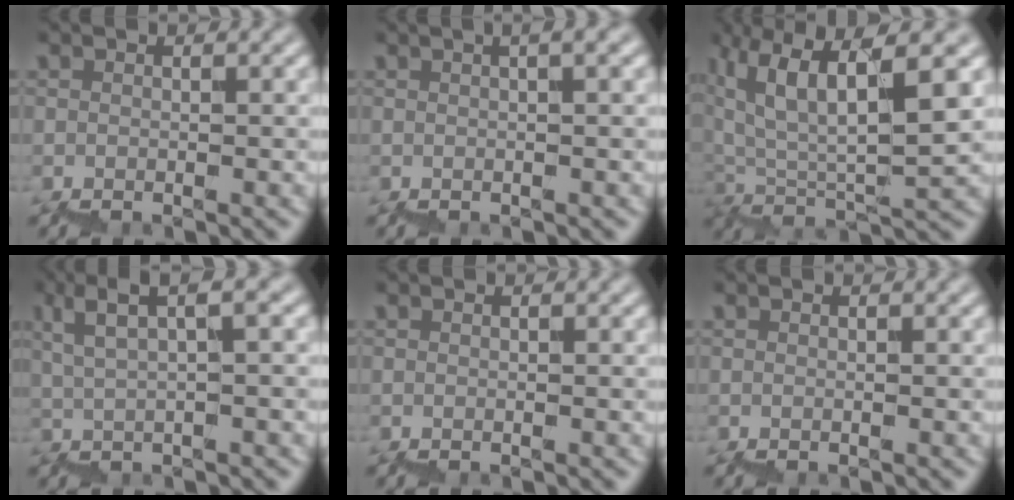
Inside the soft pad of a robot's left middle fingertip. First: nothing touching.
{"total": 2.2, "force": [0.3, 0.6, 2.1], "torque": [-0.021, 0.002, 0.005]}
{"total": 9.1, "force": [5.5, 2.1, 6.9], "torque": [-0.119, 0.019, 0.107]}
{"total": 4.8, "force": [2.8, 0.8, 3.9], "torque": [-0.046, 0.021, 0.048]}
{"total": 0.0}
{"total": 0.0}